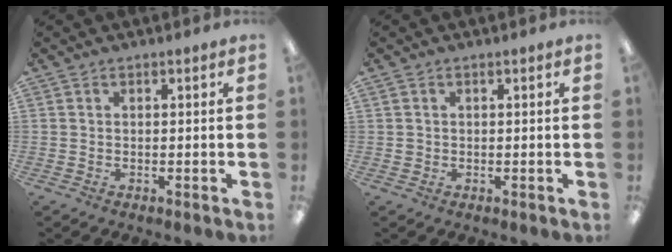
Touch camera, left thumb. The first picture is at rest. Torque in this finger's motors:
{"motor_torque": [-0.09, 0.13, 0.38, -0.26, -0.02]}